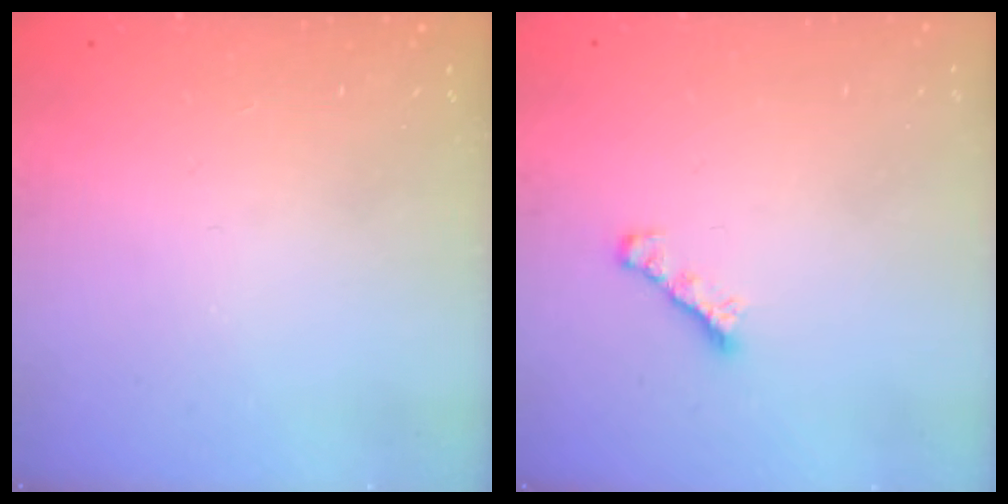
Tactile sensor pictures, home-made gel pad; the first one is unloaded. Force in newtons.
{"total": 1.6, "press": 1.4, "slide": 0.6}